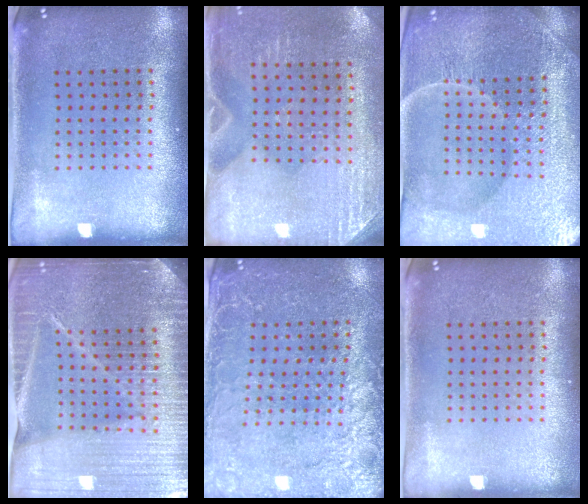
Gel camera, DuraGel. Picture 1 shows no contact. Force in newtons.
{"total": 2.8, "press": 2.6, "slide": 1.2}
{"total": 5.4, "press": 5.1, "slide": 1.9}
{"total": 5.4, "press": 4.7, "slide": 2.5}
{"total": 2.9, "press": 2.8, "slide": 0.7}
{"total": 0.0}